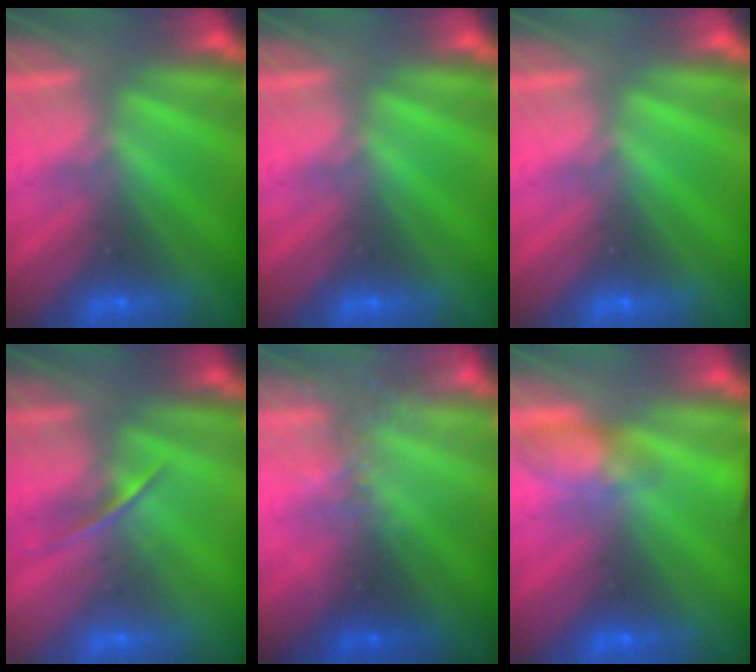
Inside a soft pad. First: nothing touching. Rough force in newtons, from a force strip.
{"total": 0.0}
{"total": 0.0}
{"total": 1.3}
{"total": 2.3}
{"total": 4.9}